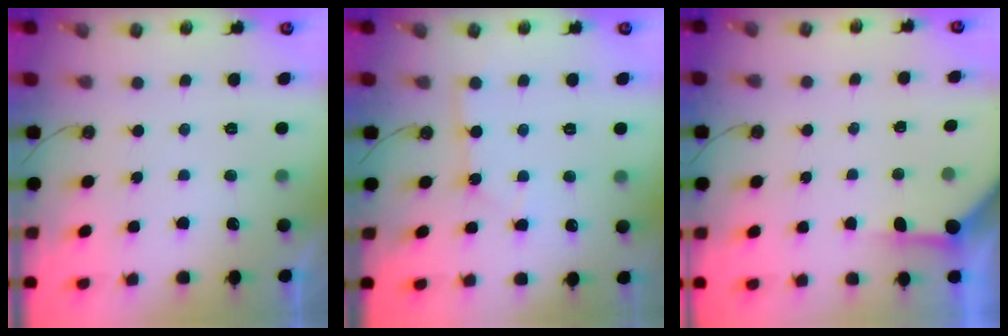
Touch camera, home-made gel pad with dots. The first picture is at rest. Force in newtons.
{"total": 1.9, "press": 1.9, "slide": 0.2}
{"total": 4.0, "press": 4.0, "slide": 0.5}